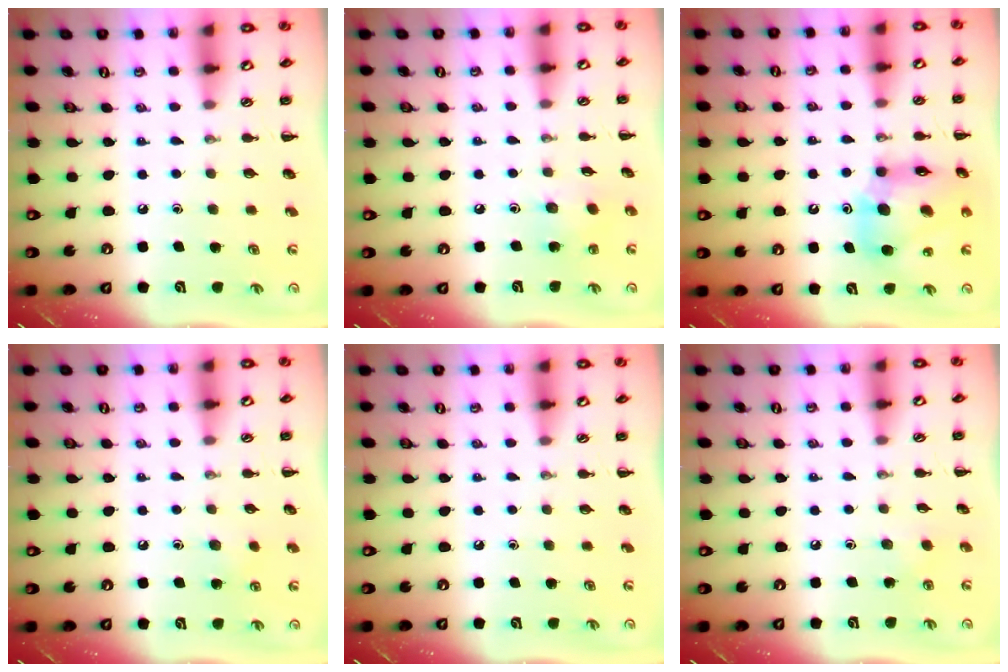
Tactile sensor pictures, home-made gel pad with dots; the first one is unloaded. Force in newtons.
{"total": 4.9, "press": 4.9, "slide": 0.8}
{"total": 14.9, "press": 14.2, "slide": 4.4}
{"total": 4.9, "press": 4.6, "slide": 1.5}
{"total": 0.0}
{"total": 1.8, "press": 1.7, "slide": 0.6}